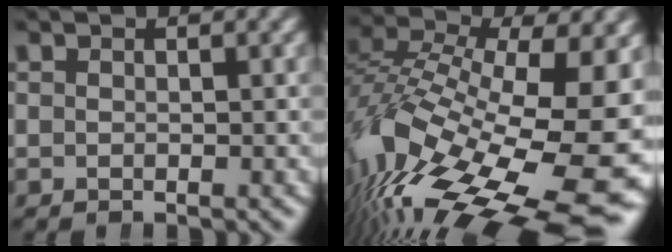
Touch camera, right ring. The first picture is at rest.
{"total": 17.2, "force": [-4.9, 9.4, 13.4], "torque": [-0.248, -0.071, -0.030]}